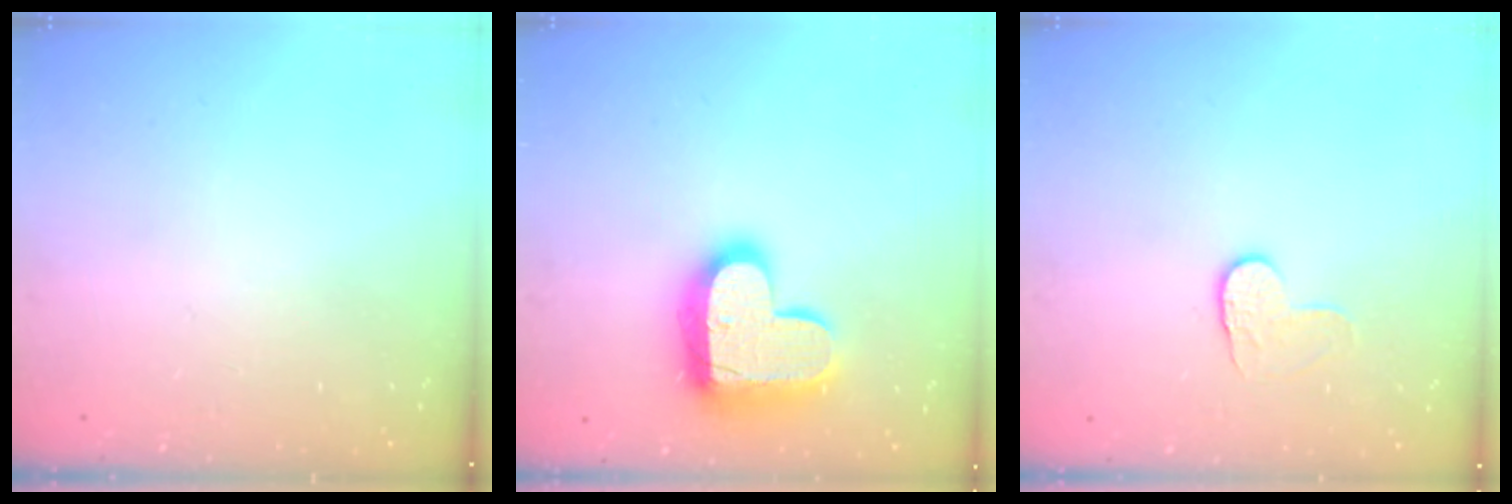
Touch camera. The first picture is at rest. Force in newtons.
{"total": 18.0, "press": 18.0, "slide": 1.3}
{"total": 5.0, "press": 4.9, "slide": 0.5}